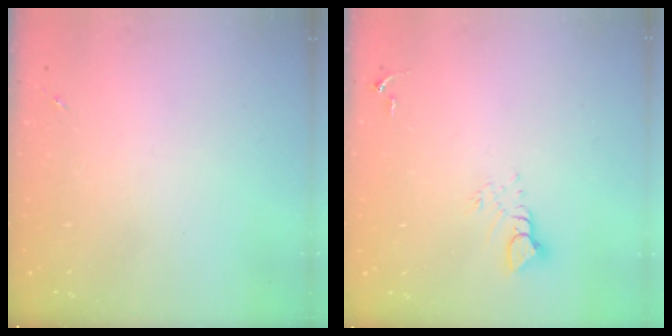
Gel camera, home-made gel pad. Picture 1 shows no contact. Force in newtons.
{"total": 5.3, "press": 5.3, "slide": 0.3}